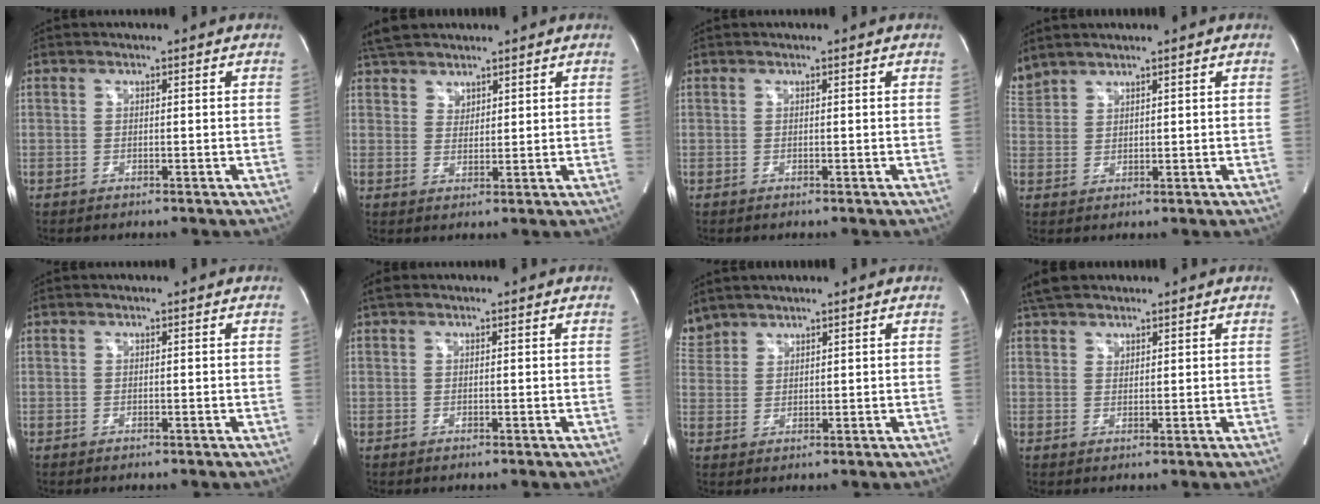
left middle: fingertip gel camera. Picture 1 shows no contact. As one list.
[{"total": 6.1, "force": [5.1, 2.8, 1.8], "torque": [-0.033, 0.012, 0.099]}, {"total": 0.0}, {"total": 4.1, "force": [4.0, 0.8, 0.6], "torque": [-0.030, 0.019, 0.094]}, {"total": 0.0}, {"total": 1.0, "force": [0.7, 0.6, 0.4], "torque": [-0.013, 0.017, 0.013]}, {"total": 3.9, "force": [3.7, 1.2, 0.0], "torque": [-0.010, 0.016, 0.085]}, {"total": 4.9, "force": [4.1, 2.2, 1.6], "torque": [-0.032, 0.015, 0.078]}]